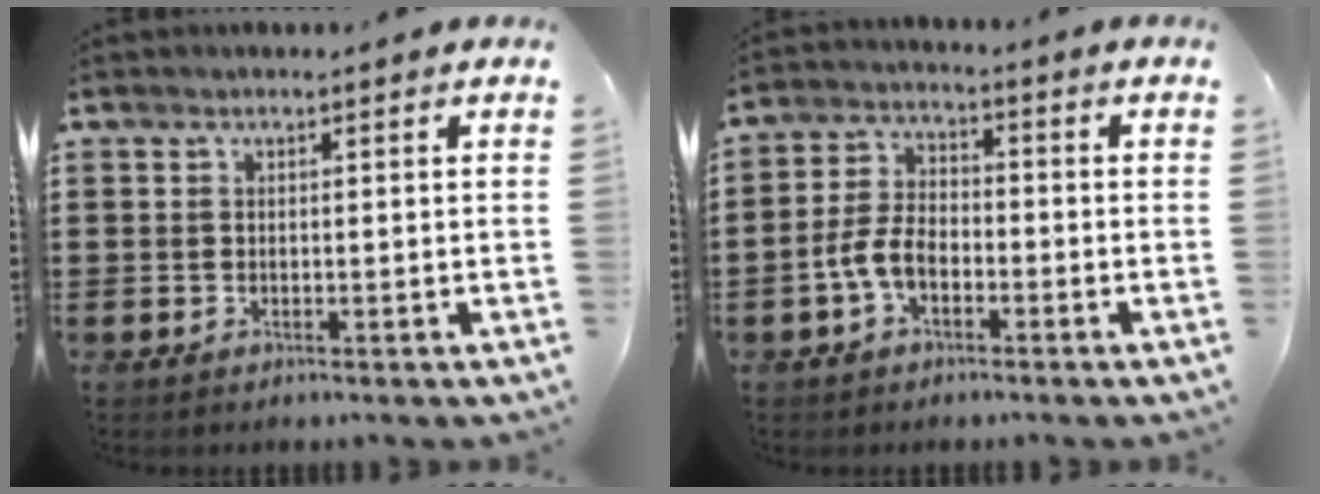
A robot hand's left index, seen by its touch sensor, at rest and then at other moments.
{"total": 5.5, "force": [-2.5, 2.9, 3.9], "torque": [-0.103, 0.000, -0.055]}